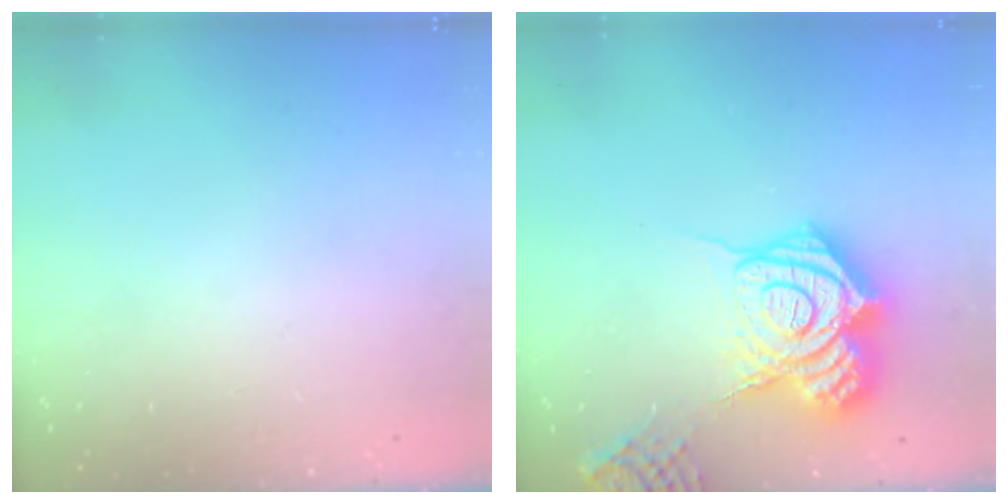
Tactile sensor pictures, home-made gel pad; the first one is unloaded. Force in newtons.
{"total": 22.4, "press": 22.2, "slide": 2.7}